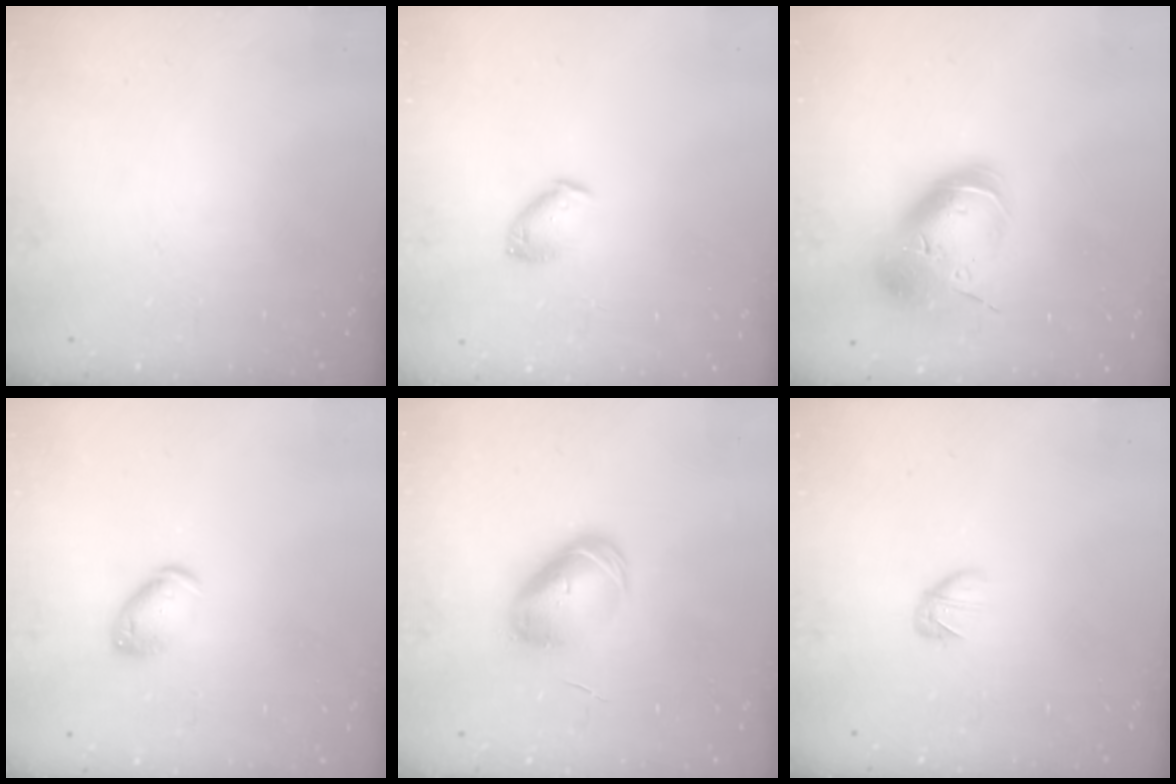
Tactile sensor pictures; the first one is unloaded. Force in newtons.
{"total": 6.4, "press": 6.4, "slide": 0.3}
{"total": 19.8, "press": 19.6, "slide": 3.1}
{"total": 7.9, "press": 7.8, "slide": 1.1}
{"total": 9.2, "press": 9.0, "slide": 1.7}
{"total": 3.2, "press": 3.1, "slide": 0.9}